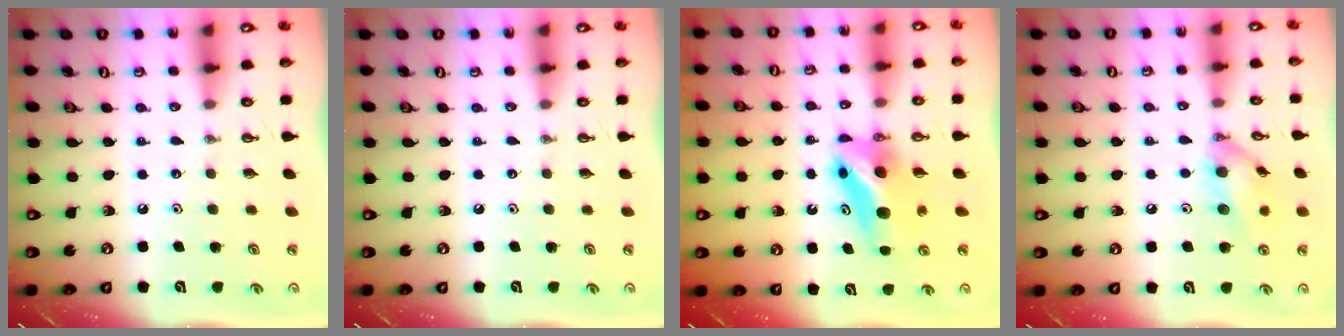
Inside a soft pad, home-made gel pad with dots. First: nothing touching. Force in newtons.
{"total": 0.0}
{"total": 6.4, "press": 6.4, "slide": 0.8}
{"total": 11.7, "press": 11.7, "slide": 0.7}